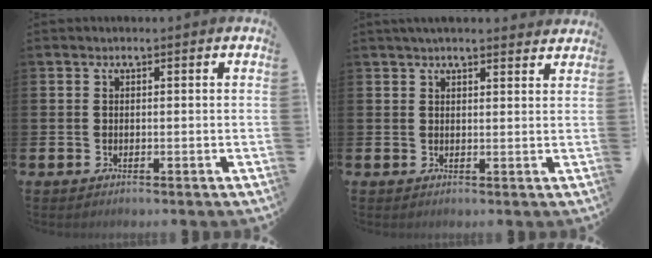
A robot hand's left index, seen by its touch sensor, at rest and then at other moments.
{"total": 2.8, "force": [2.7, 0.3, 0.7], "torque": [-0.019, -0.007, 0.049]}